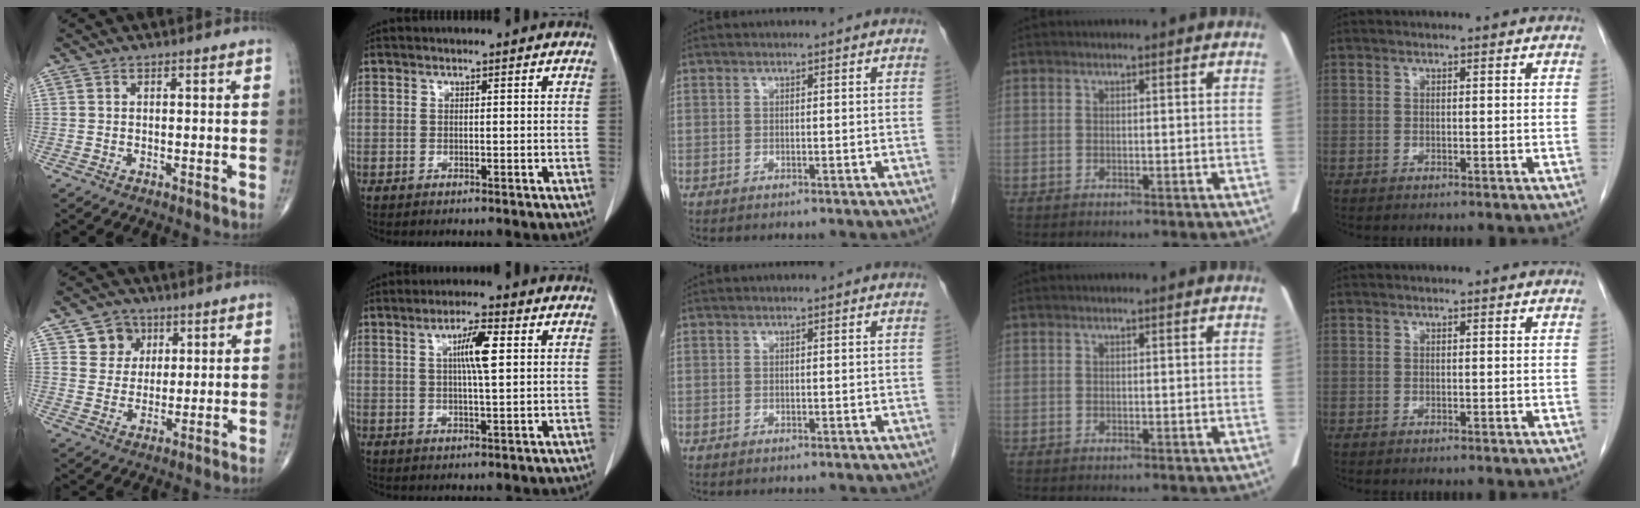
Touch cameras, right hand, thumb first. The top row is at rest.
{"thumb": {"total": 6.6, "force": [3.1, 5.6, 1.5], "torque": [0.005, -0.012, 0.053]}, "index": {"total": 5.2, "force": [1.4, 0.6, 4.9], "torque": [-0.088, 0.002, 0.024]}}